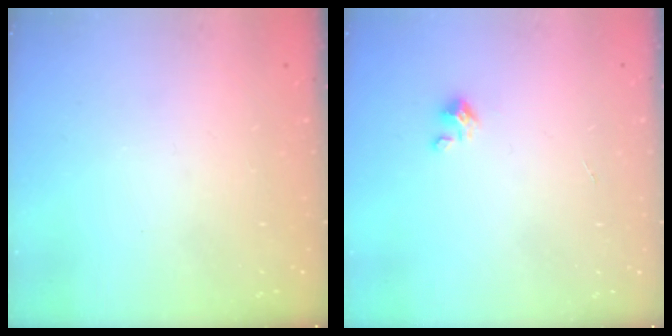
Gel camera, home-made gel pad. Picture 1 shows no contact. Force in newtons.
{"total": 1.5, "press": 1.5, "slide": 0.1}